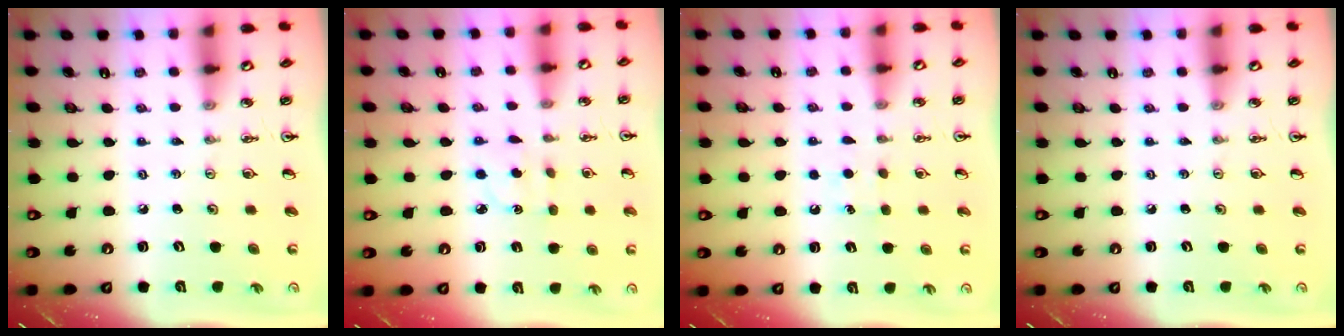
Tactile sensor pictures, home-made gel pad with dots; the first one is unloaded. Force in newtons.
{"total": 3.0, "press": 2.9, "slide": 0.8}
{"total": 4.8, "press": 4.7, "slide": 0.6}
{"total": 0.0}